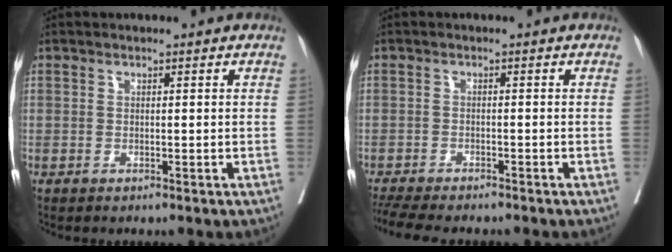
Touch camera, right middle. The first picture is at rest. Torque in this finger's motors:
{"motor_torque": [0.42, -0.68, 0.10, 0.03]}